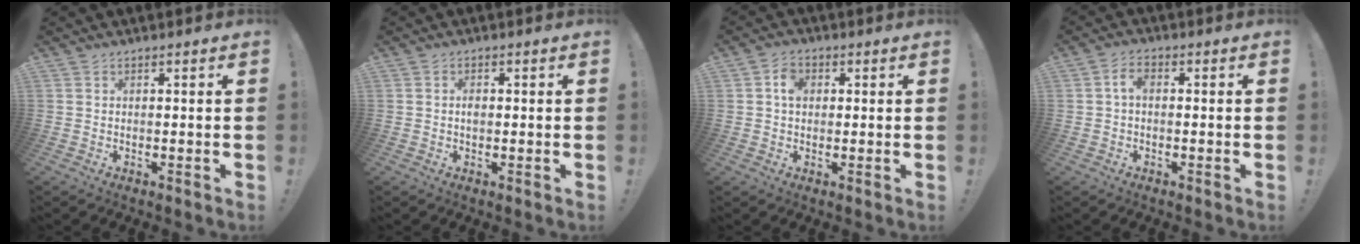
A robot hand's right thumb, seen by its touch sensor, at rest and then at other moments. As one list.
[{"total": 1.5, "force": [-0.4, 1.1, 1.1], "torque": [-0.019, 0.004, -0.008]}, {"total": 4.2, "force": [0.8, 3.3, 2.5], "torque": [-0.034, 0.002, 0.011]}, {"total": 3.0, "force": [0.3, 2.0, 2.3], "torque": [-0.050, 0.008, 0.003]}]